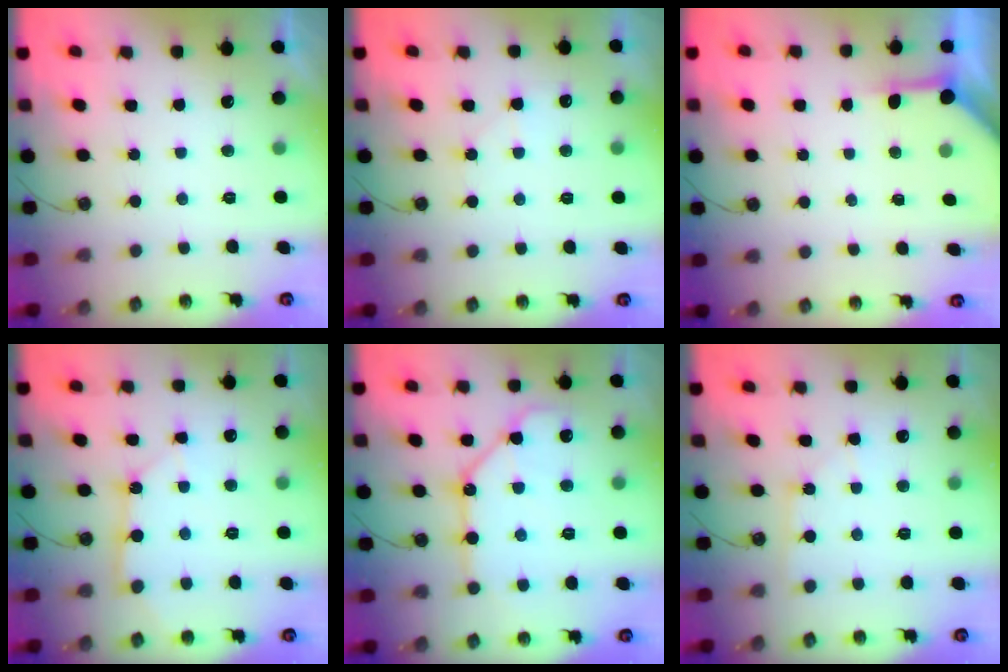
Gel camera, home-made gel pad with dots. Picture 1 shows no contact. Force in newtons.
{"total": 4.7, "press": 4.7, "slide": 0.6}
{"total": 3.8, "press": 3.8, "slide": 0.5}
{"total": 8.5, "press": 8.4, "slide": 0.8}
{"total": 14.6, "press": 14.5, "slide": 1.6}
{"total": 2.5, "press": 2.5, "slide": 0.4}